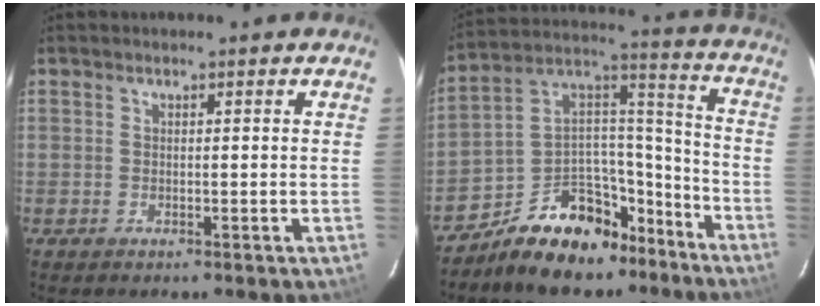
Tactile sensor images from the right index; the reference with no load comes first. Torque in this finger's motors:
{"motor_torque": [1.15, -0.99, 0.80, 0.08]}